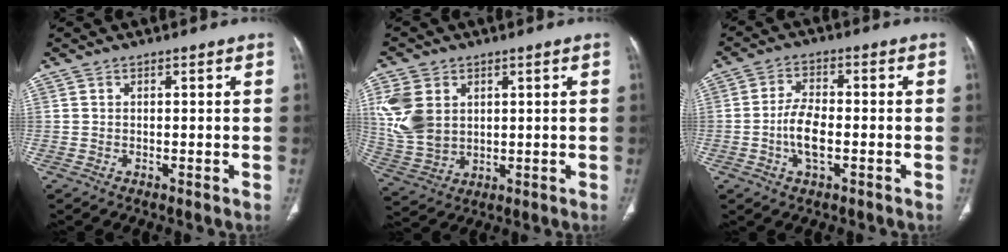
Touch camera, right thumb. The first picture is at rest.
{"total": 11.4, "force": [3.1, 8.4, 7.1], "torque": [-0.141, -0.009, 0.075]}
{"total": 6.5, "force": [-1.6, 3.1, 5.5], "torque": [-0.107, 0.013, -0.031]}